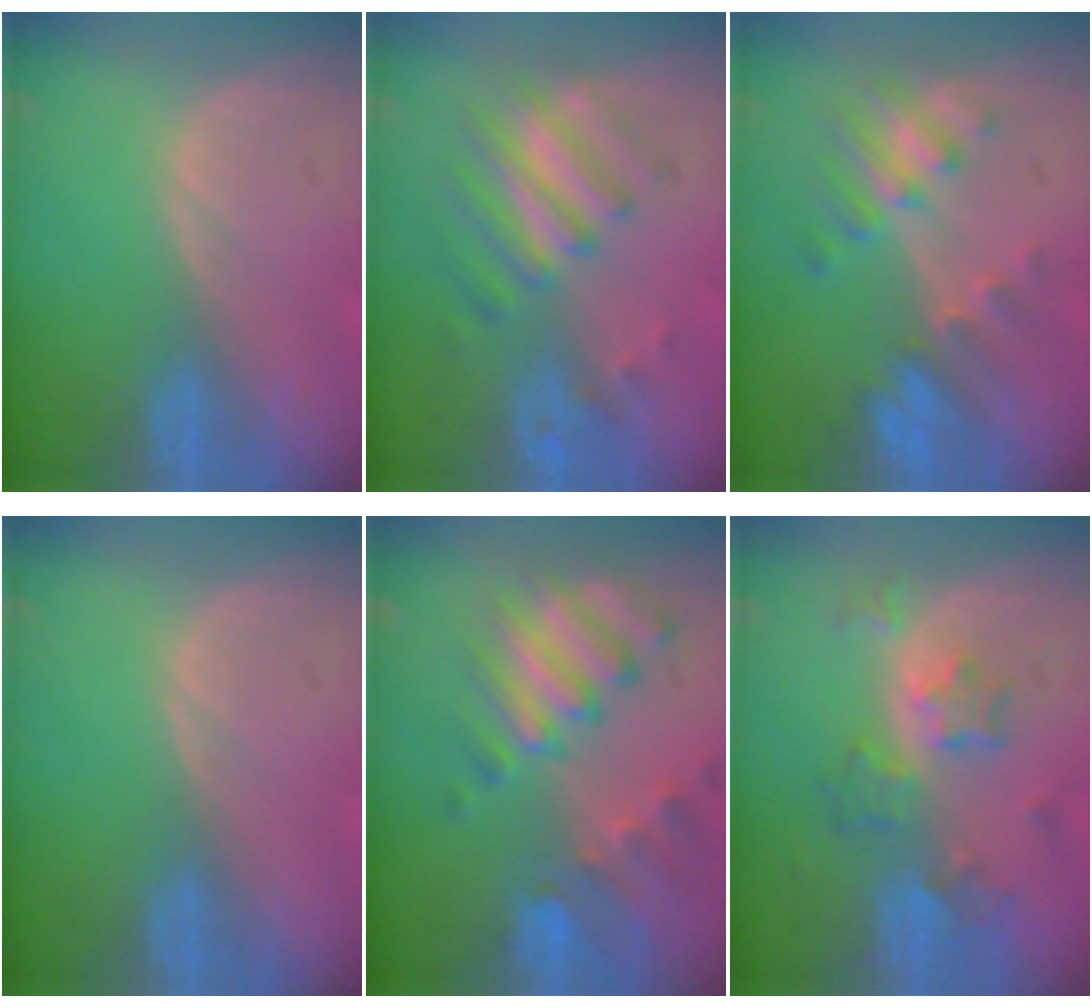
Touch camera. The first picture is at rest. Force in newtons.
{"total": 7.8, "press": 6.9, "slide": 3.6}
{"total": 7.9, "press": 6.9, "slide": 3.7}
{"total": 0.0}
{"total": 10.1, "press": 8.8, "slide": 4.8}
{"total": 7.3, "press": 6.5, "slide": 3.3}